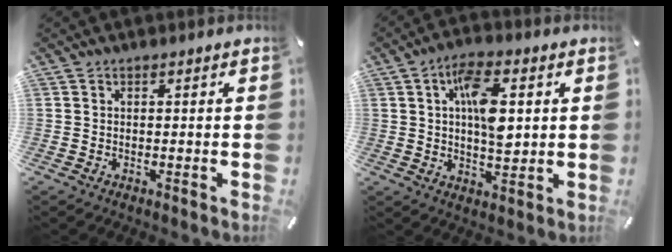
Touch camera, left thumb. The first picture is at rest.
{"total": 10.7, "force": [2.5, 5.2, 9.0], "torque": [-0.156, -0.005, 0.036]}